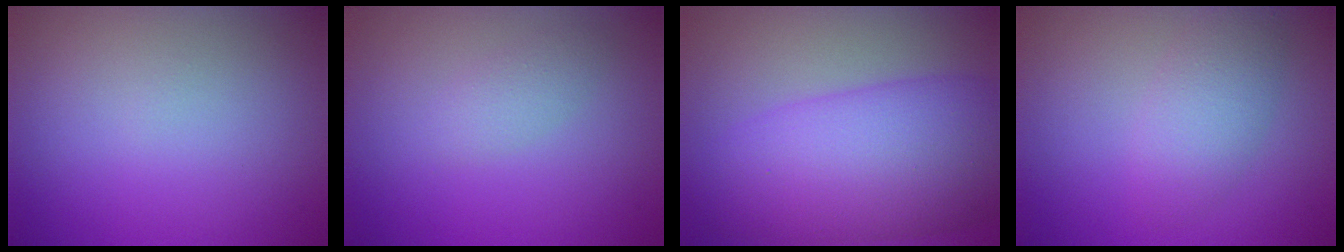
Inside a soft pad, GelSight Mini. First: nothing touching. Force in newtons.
{"total": 1.4, "press": 1.4, "slide": 0.1}
{"total": 10.3, "press": 10.3, "slide": 0.1}
{"total": 3.3, "press": 3.3, "slide": 0.1}